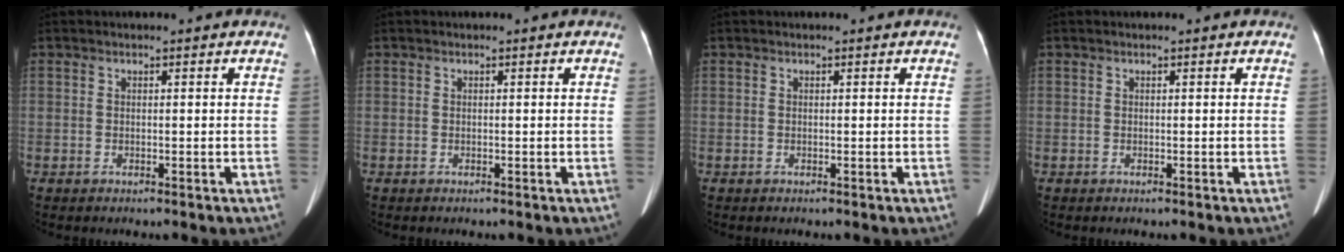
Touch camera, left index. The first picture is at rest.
{"total": 0.0}
{"total": 0.0}
{"total": 0.0}